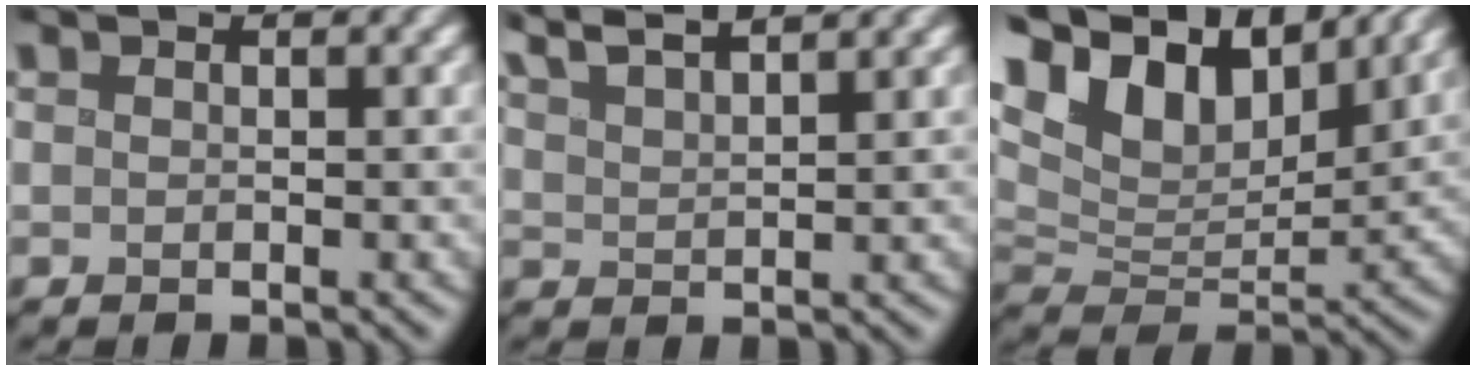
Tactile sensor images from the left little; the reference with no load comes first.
{"total": 6.3, "force": [5.2, 1.4, 3.3], "torque": [-0.030, 0.030, 0.049]}
{"total": 11.5, "force": [7.8, 5.5, 6.5], "torque": [-0.139, 0.032, 0.130]}